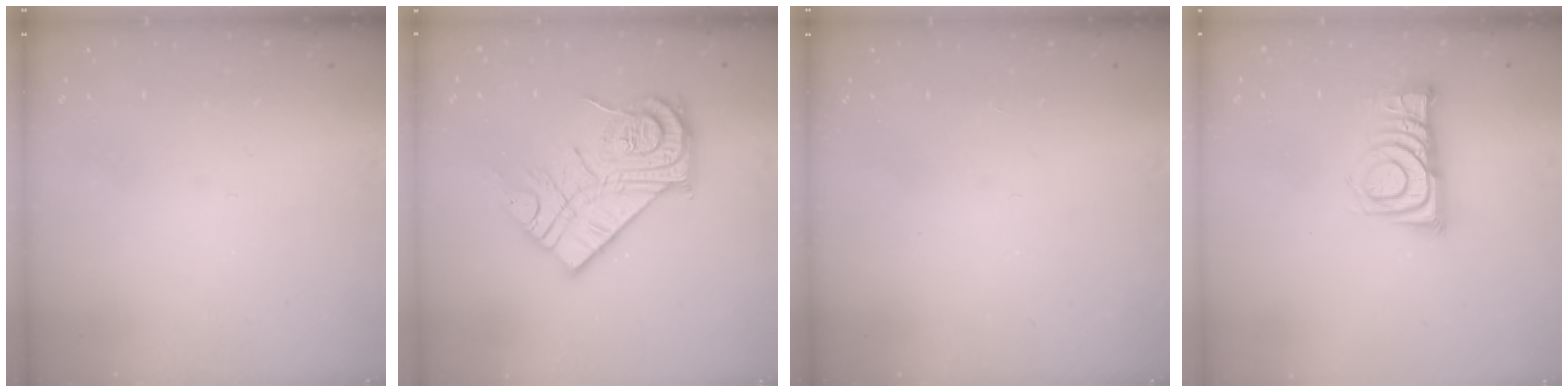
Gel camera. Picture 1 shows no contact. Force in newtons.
{"total": 17.8, "press": 17.8, "slide": 1.2}
{"total": 2.8, "press": 2.8, "slide": 0.4}
{"total": 9.7, "press": 9.7, "slide": 0.4}